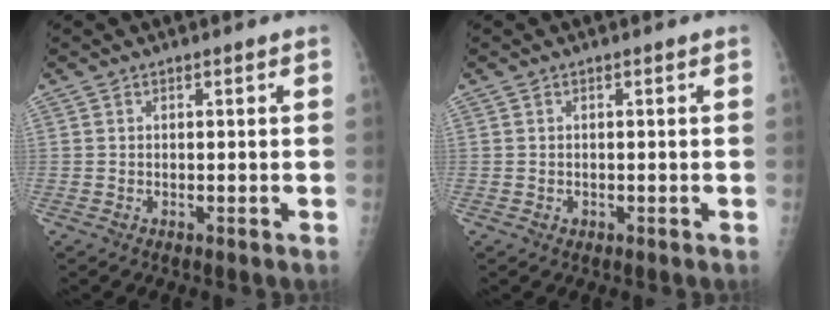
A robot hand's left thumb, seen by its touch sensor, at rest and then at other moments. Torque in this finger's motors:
{"motor_torque": [-0.08, -0.05, -0.10, -0.11, 0.00]}